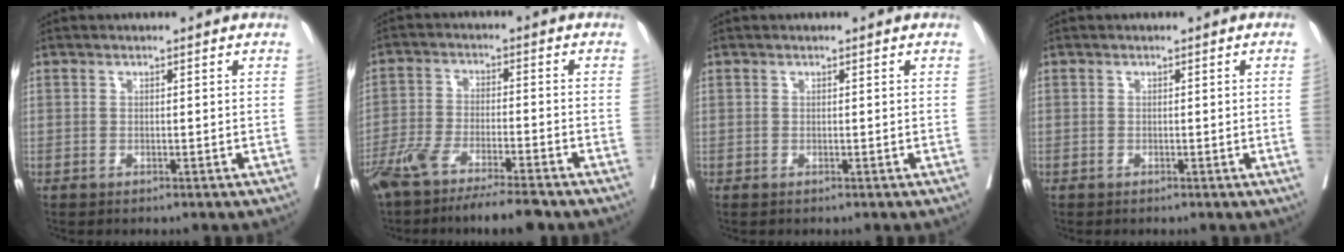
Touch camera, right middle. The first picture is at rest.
{"total": 12.2, "force": [-9.7, 1.4, 7.3], "torque": [-0.123, -0.020, -0.161]}
{"total": 0.0}
{"total": 1.0, "force": [-0.1, -0.4, 0.9], "torque": [-0.008, 0.000, 0.000]}